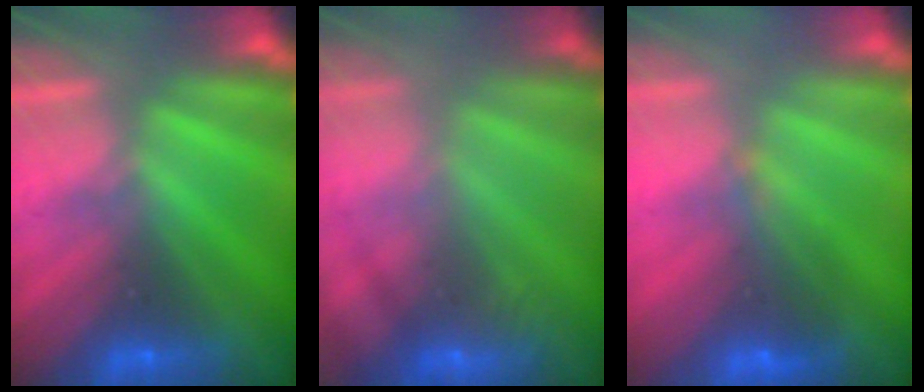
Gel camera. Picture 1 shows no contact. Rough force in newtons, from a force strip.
{"total": 2.4}
{"total": 4.1}